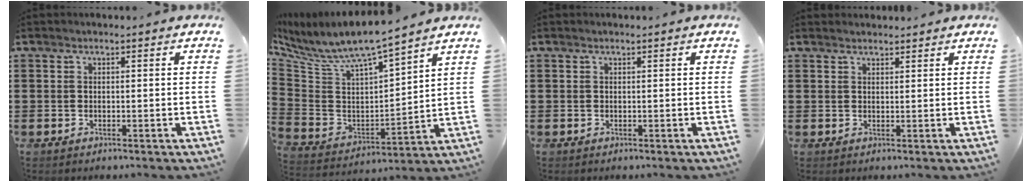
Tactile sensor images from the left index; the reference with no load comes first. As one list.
[{"total": 7.4, "force": [6.3, 1.4, 3.5], "torque": [-0.099, -0.049, 0.105]}, {"total": 0.0}, {"total": 1.4, "force": [1.3, 0.3, 0.0], "torque": [-0.003, 0.002, 0.026]}]